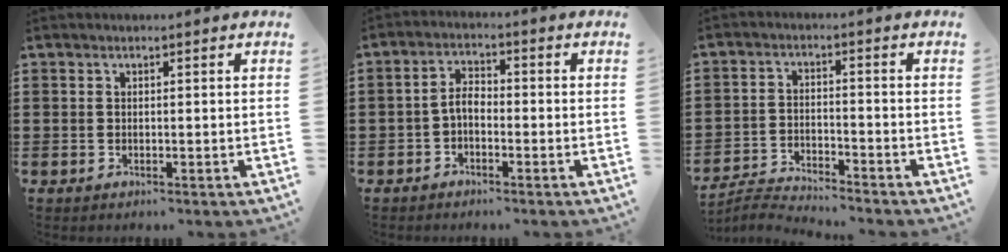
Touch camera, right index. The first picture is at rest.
{"total": 3.0, "force": [-1.3, 1.4, 2.3], "torque": [-0.057, 0.004, -0.030]}
{"total": 3.7, "force": [-3.7, 0.1, 0.1], "torque": [-0.016, 0.002, -0.084]}